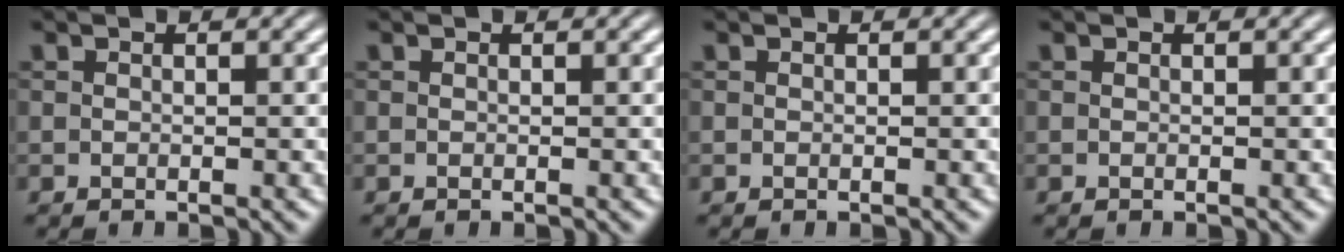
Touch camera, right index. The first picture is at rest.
{"total": 0.0}
{"total": 0.0}
{"total": 0.0}